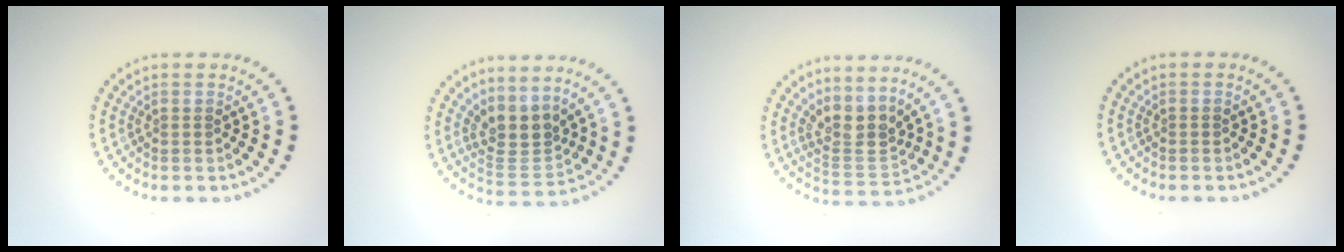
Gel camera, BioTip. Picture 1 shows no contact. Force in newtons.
{"total": 3.5, "press": 2.7, "slide": 2.2}
{"total": 3.3, "press": 2.5, "slide": 2.1}
{"total": 0.0}